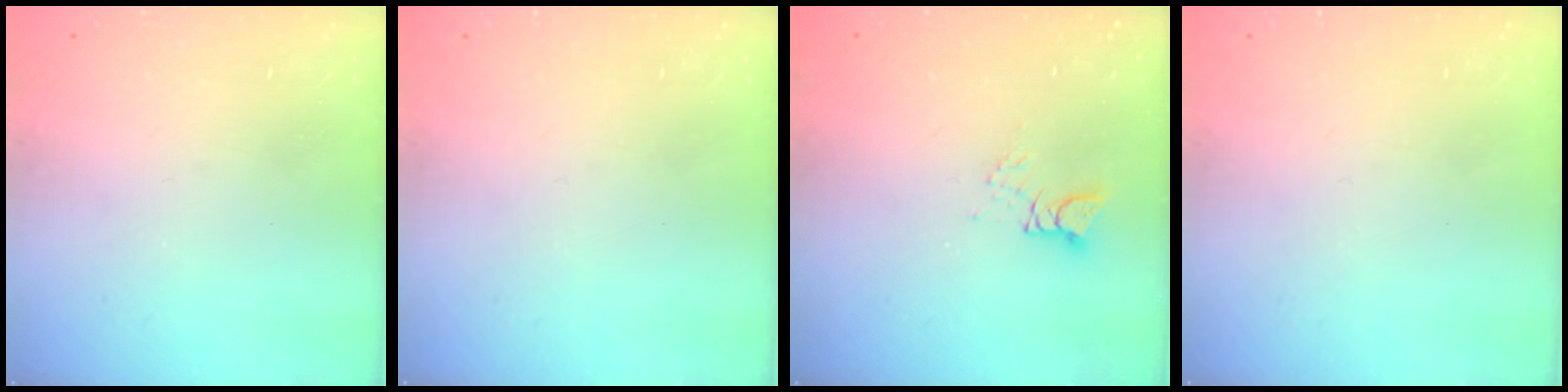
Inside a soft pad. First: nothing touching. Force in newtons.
{"total": 0.0}
{"total": 2.9, "press": 2.9, "slide": 0.3}
{"total": 0.0}